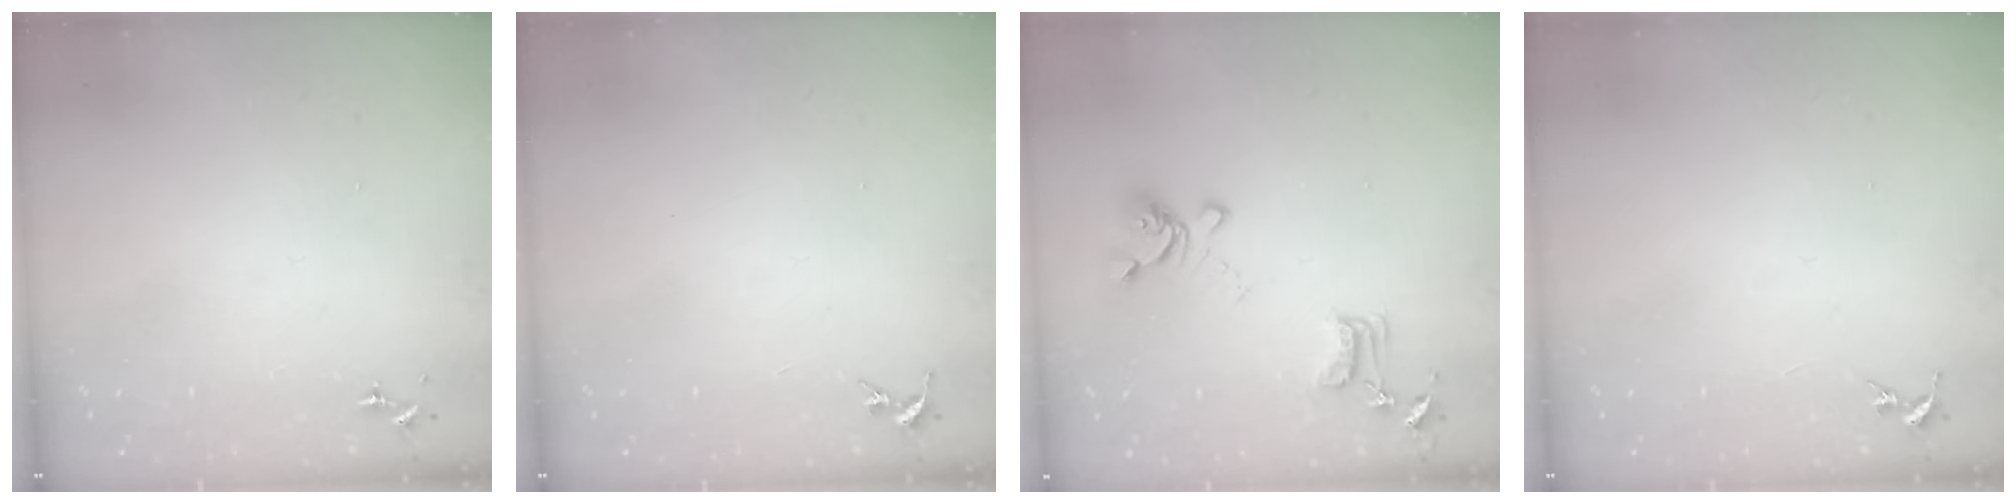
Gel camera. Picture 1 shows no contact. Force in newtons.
{"total": 0.0}
{"total": 15.1, "press": 15.1, "slide": 1.4}
{"total": 0.0}